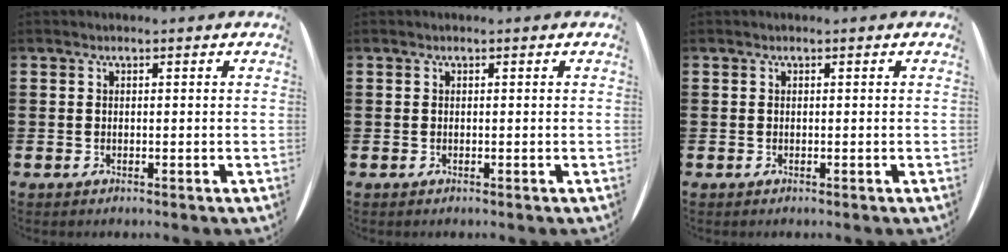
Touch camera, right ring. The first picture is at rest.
{"total": 0.0}
{"total": 0.0}